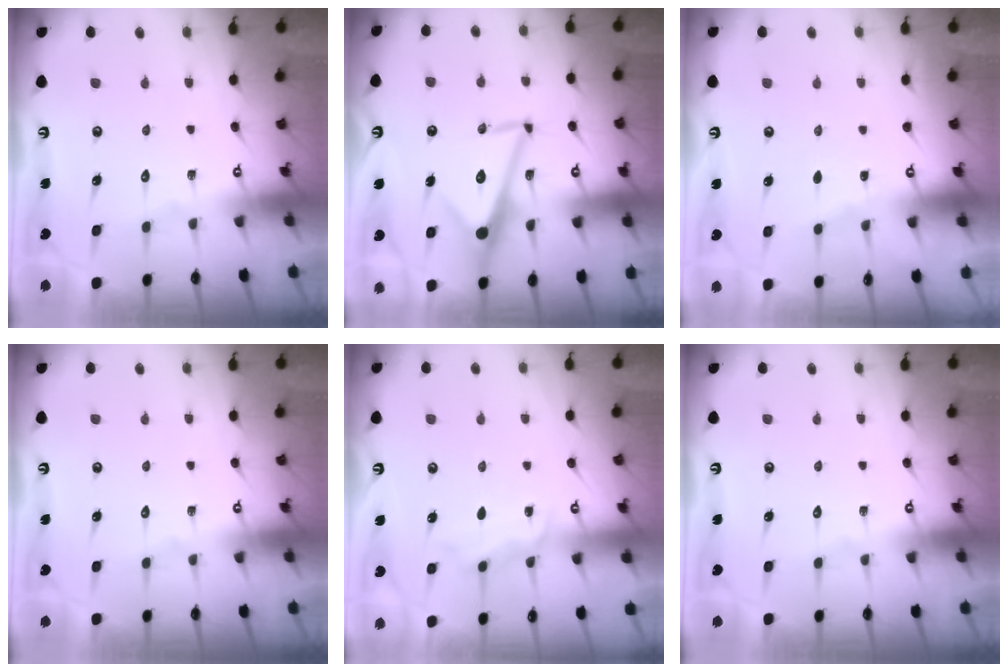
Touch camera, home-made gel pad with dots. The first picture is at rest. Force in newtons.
{"total": 12.8, "press": 12.8, "slide": 0.5}
{"total": 2.1, "press": 2.1, "slide": 0.3}
{"total": 0.0}
{"total": 5.6, "press": 5.6, "slide": 0.2}
{"total": 0.0}